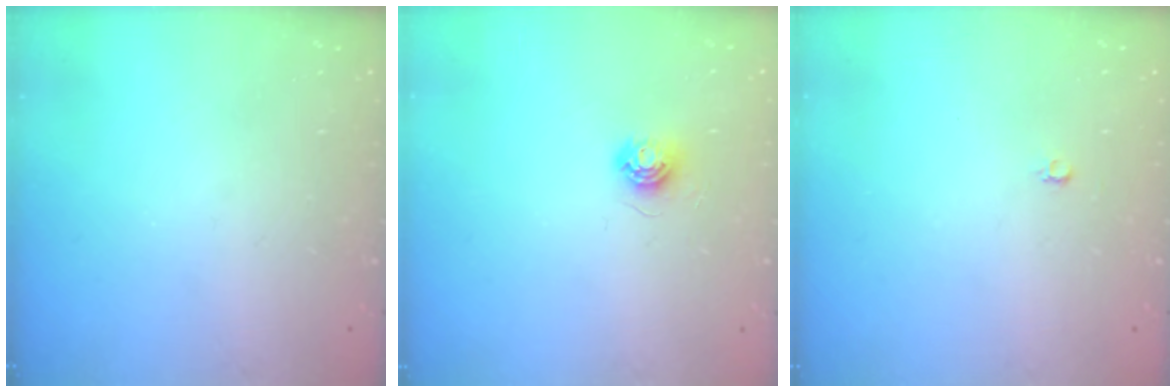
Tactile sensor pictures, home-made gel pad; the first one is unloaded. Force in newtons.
{"total": 5.6, "press": 5.6, "slide": 0.3}
{"total": 2.2, "press": 2.2, "slide": 0.2}